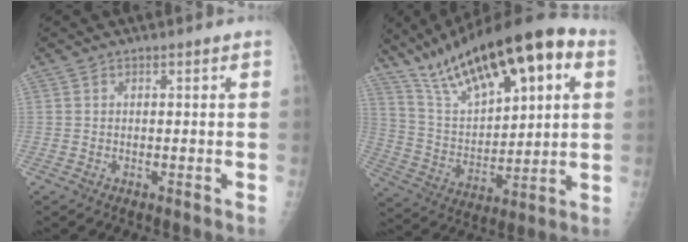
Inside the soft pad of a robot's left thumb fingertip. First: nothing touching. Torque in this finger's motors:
{"motor_torque": [0.94, 0.99, 1.51, -1.26, 0.47]}